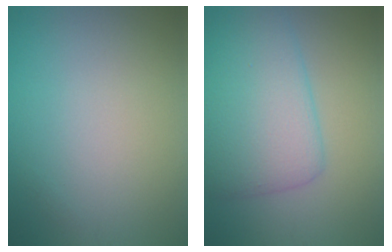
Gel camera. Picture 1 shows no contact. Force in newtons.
{"total": 6.0, "press": 6.0, "slide": 0.1}